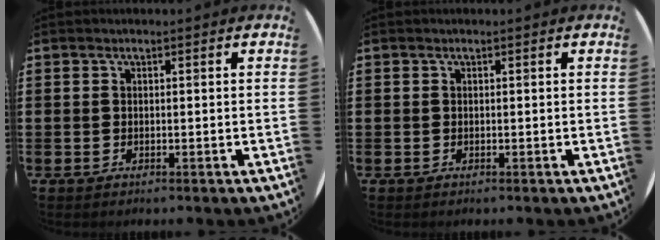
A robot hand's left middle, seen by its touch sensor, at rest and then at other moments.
{"total": 0.0}